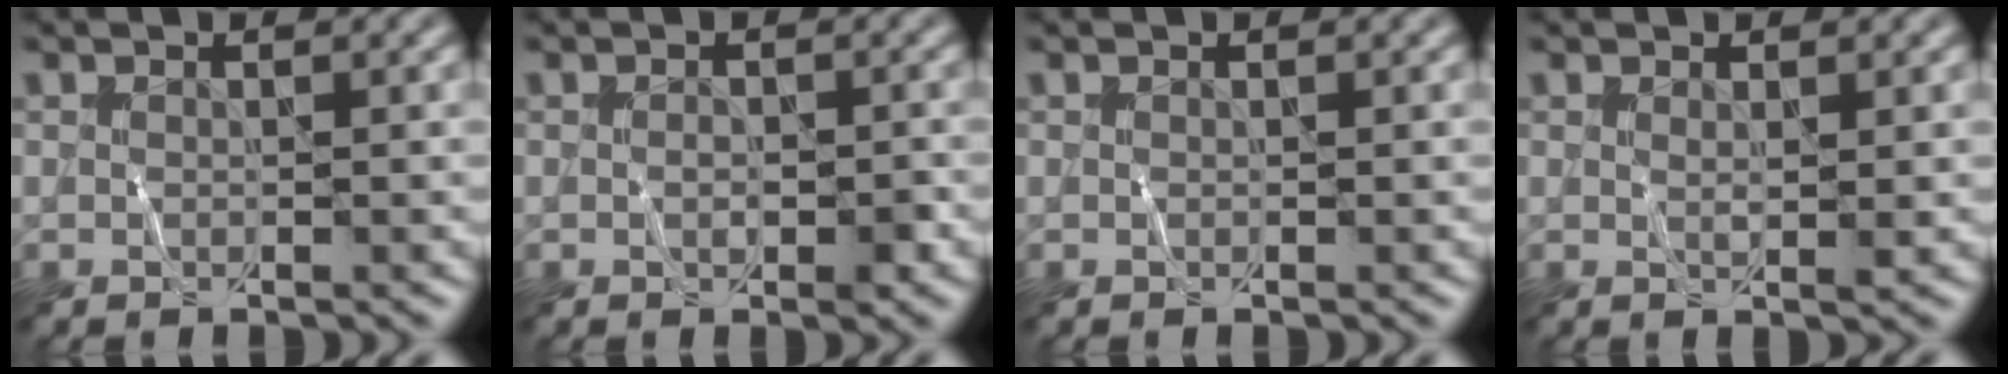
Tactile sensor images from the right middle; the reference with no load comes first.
{"total": 1.9, "force": [-0.4, 1.0, 1.5], "torque": [-0.023, 0.000, -0.007]}
{"total": 0.0}
{"total": 1.0, "force": [0.4, 0.1, 0.9], "torque": [-0.015, -0.003, 0.006]}